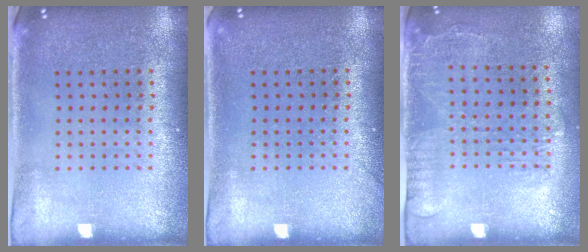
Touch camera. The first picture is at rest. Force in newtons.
{"total": 0.5, "press": 0.5, "slide": 0.1}
{"total": 1.7, "press": 1.2, "slide": 1.1}